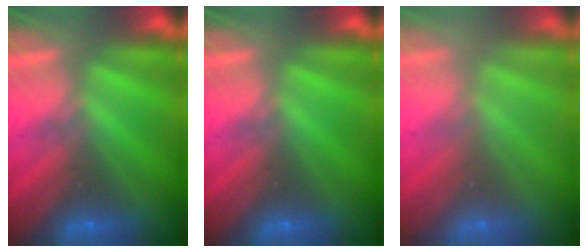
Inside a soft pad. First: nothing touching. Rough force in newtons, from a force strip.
{"total": 0.0}
{"total": 8.3}